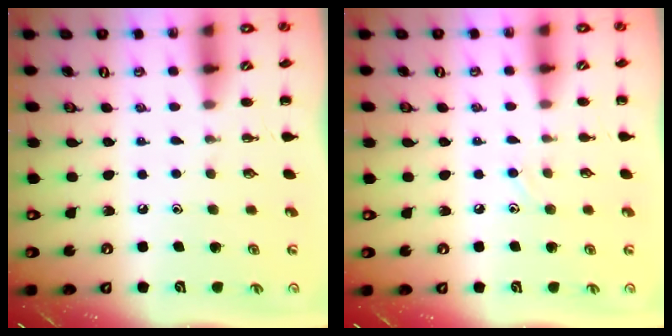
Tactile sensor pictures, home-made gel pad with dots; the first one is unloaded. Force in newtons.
{"total": 7.1, "press": 6.6, "slide": 2.5}